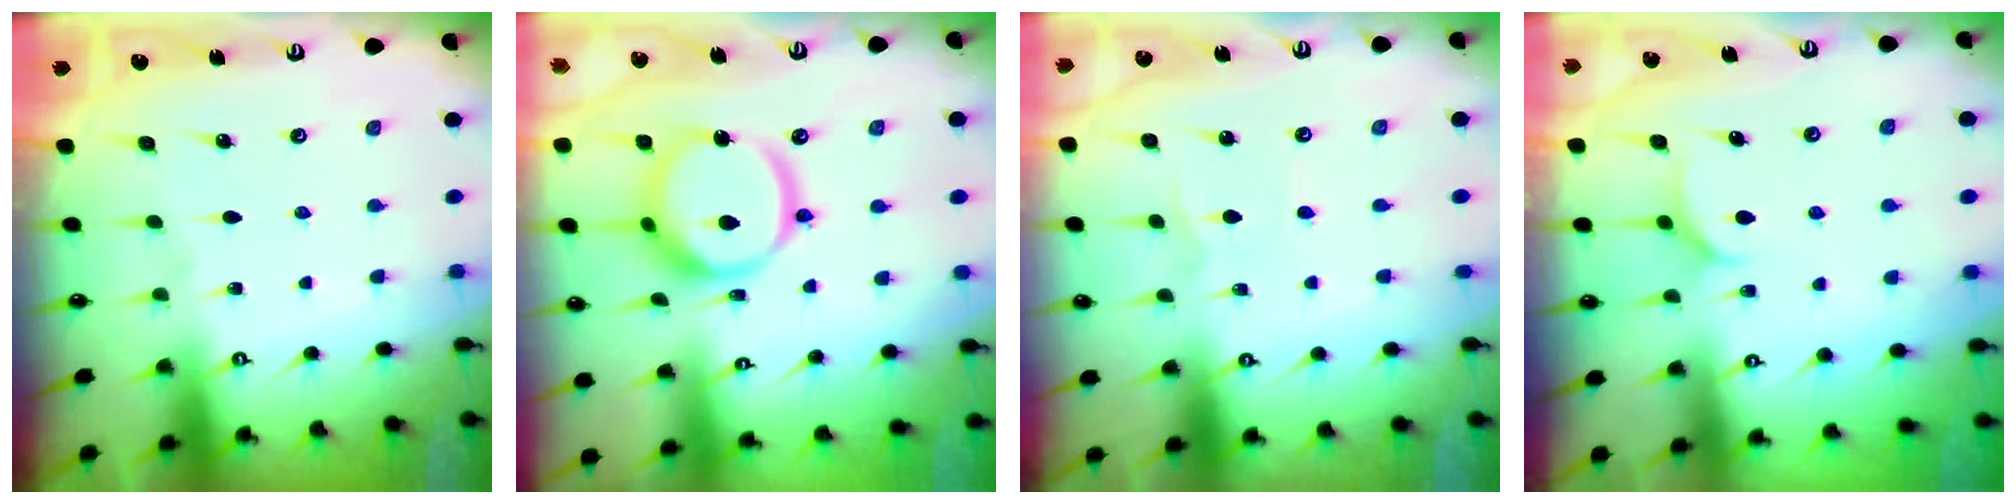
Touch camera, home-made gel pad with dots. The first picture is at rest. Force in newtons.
{"total": 14.7, "press": 14.6, "slide": 1.6}
{"total": 1.1, "press": 1.1, "slide": 0.1}
{"total": 5.0, "press": 5.0, "slide": 0.6}